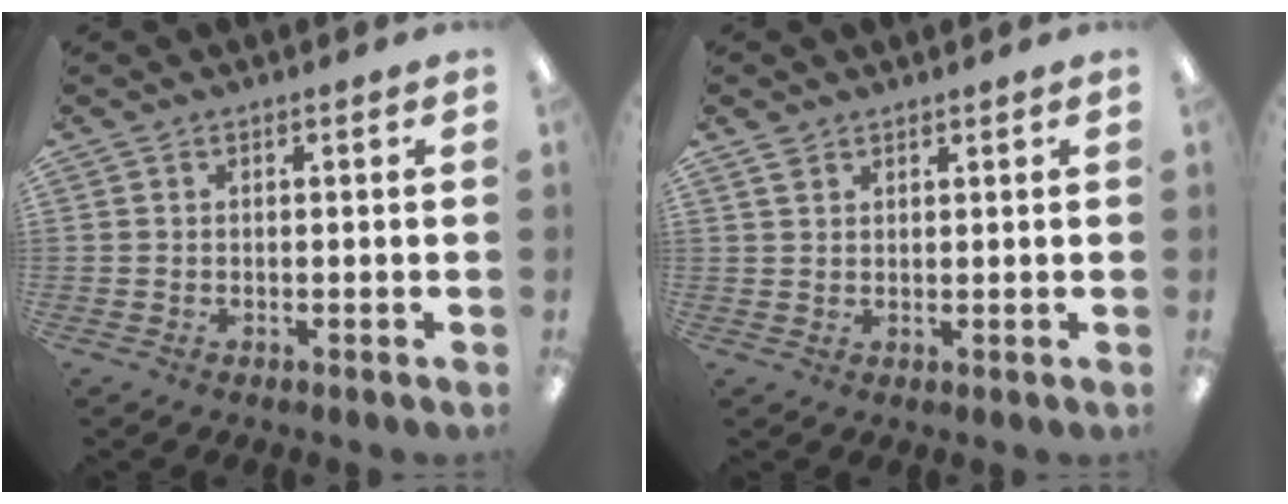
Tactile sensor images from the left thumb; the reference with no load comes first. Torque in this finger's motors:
{"motor_torque": [-0.14, -0.02, -0.54, 0.04, 0.00]}